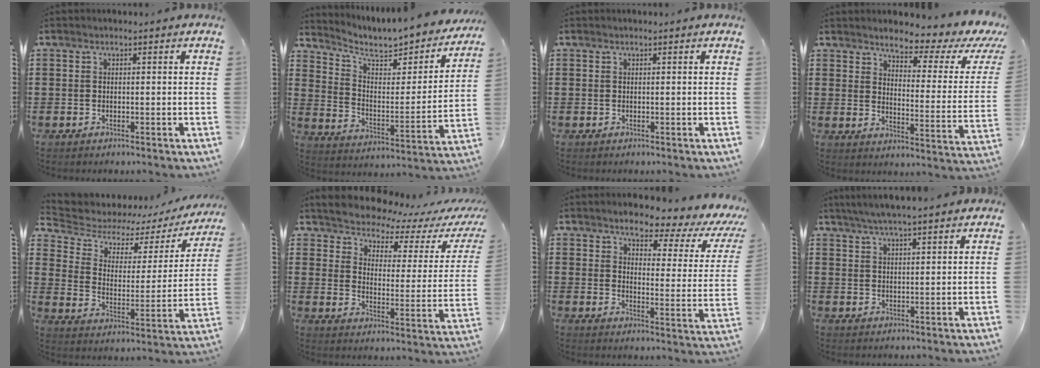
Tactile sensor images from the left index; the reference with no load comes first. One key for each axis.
{"total": 6.1, "fx": 5.4, "fy": 1.9, "fz": 2.3, "tx": -0.067, "ty": -0.047, "tz": 0.087}
{"total": 0.0}
{"total": 3.6, "fx": 3.1, "fy": 0.3, "fz": 1.8, "tx": -0.041, "ty": -0.035, "tz": 0.040}
{"total": 3.8, "fx": 2.7, "fy": 2.2, "fz": 1.4, "tx": -0.053, "ty": -0.020, "tz": 0.038}
{"total": 3.2, "fx": 3.2, "fy": 0.2, "fz": 0.1, "tx": -0.028, "ty": -0.038, "tz": 0.047}
{"total": 4.2, "fx": 3.4, "fy": 0.7, "fz": 2.4, "tx": -0.044, "ty": -0.036, "tz": 0.043}
{"total": 3.5, "fx": 3.2, "fy": -0.2, "fz": 1.5, "tx": -0.038, "ty": -0.008, "tz": 0.058}